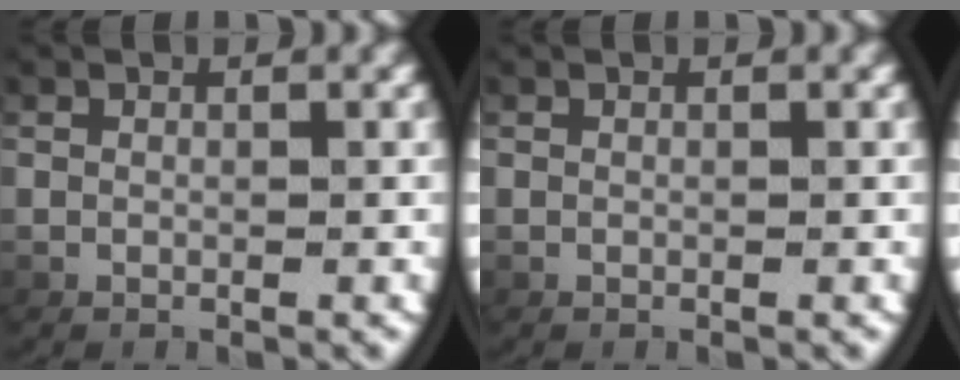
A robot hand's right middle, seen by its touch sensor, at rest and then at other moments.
{"total": 0.0}